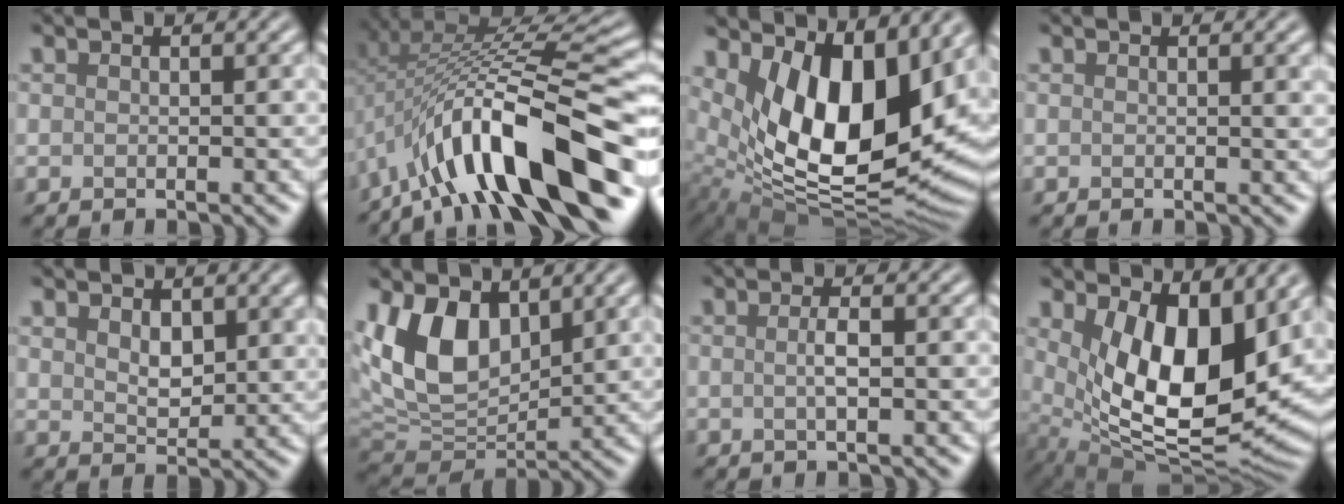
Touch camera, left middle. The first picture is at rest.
{"total": 12.9, "force": [-5.8, 3.6, 11.0], "torque": [-0.171, 0.024, -0.088]}
{"total": 13.1, "force": [3.5, 6.7, 10.7], "torque": [-0.161, -0.016, 0.066]}
{"total": 1.1, "force": [0.2, 0.3, 1.1], "torque": [-0.009, 0.005, 0.002]}
{"total": 2.6, "force": [1.6, 1.4, 1.5], "torque": [-0.032, 0.001, 0.040]}
{"total": 8.5, "force": [3.1, 5.3, 5.9], "torque": [-0.129, -0.003, 0.061]}
{"total": 1.5, "force": [0.0, 0.3, 1.5], "torque": [-0.026, 0.006, 0.003]}
{"total": 10.8, "force": [2.6, 5.0, 9.2], "torque": [-0.148, -0.021, 0.056]}